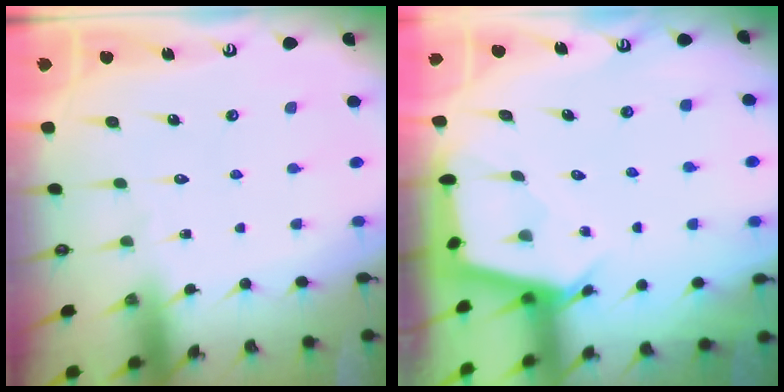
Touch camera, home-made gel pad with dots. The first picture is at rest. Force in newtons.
{"total": 2.9, "press": 2.9, "slide": 0.3}